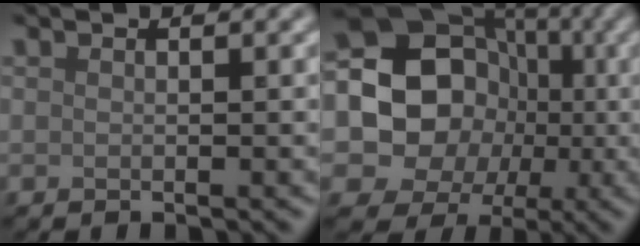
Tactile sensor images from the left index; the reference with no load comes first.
{"total": 12.3, "force": [-0.4, 10.8, 5.9], "torque": [-0.072, 0.007, -0.036]}